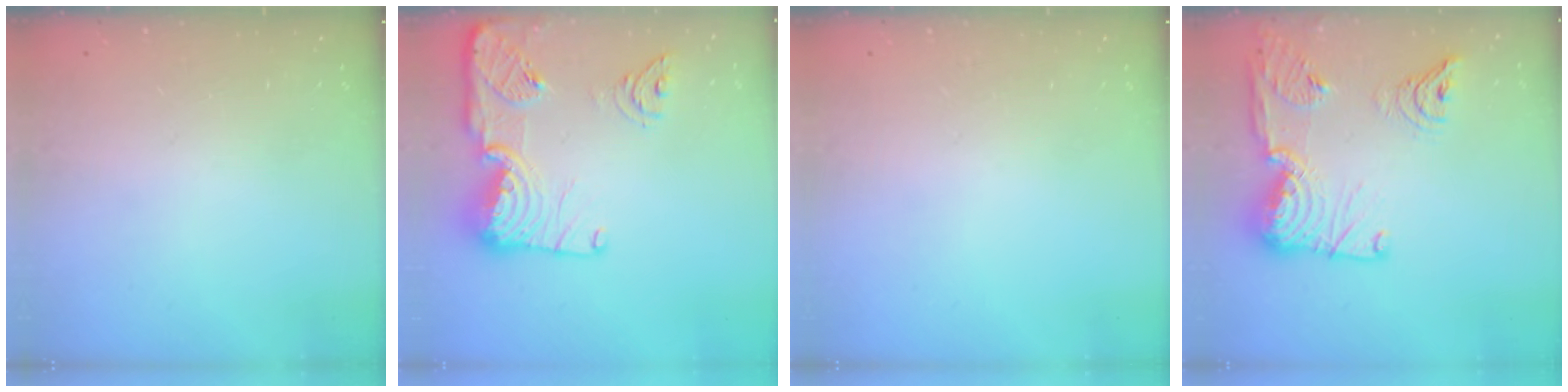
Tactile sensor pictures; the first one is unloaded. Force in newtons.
{"total": 18.5, "press": 18.4, "slide": 2.0}
{"total": 0.0}
{"total": 21.8, "press": 20.6, "slide": 6.9}